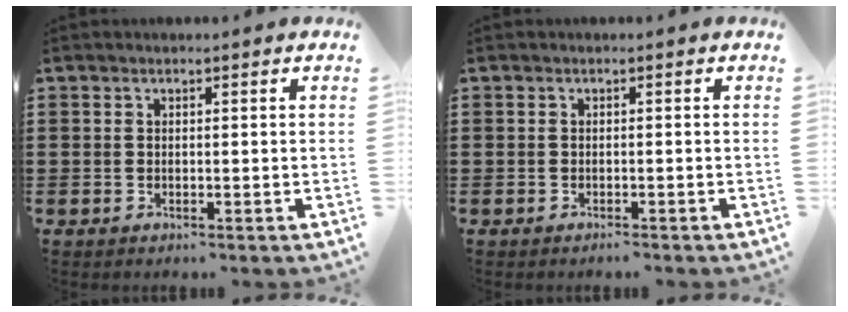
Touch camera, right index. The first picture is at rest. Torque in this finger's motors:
{"motor_torque": [-1.12, 1.01, -1.05, -0.21]}